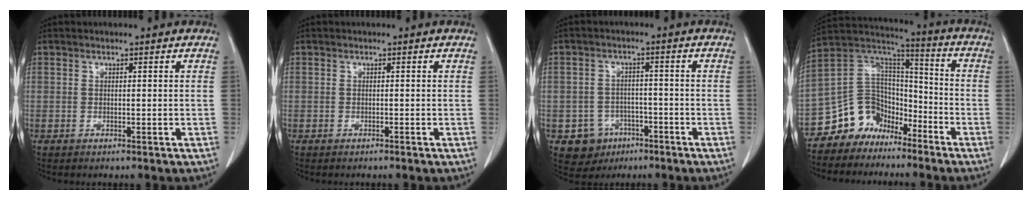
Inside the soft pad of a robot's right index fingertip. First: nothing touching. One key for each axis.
{"total": 0.0}
{"total": 5.8, "fx": -2.8, "fy": 5.0, "fz": 0.9, "tx": -0.012, "ty": 0.010, "tz": -0.036}
{"total": 10.4, "fx": -7.5, "fy": 7.1, "fz": 1.3, "tx": -0.026, "ty": 0.080, "tz": -0.138}